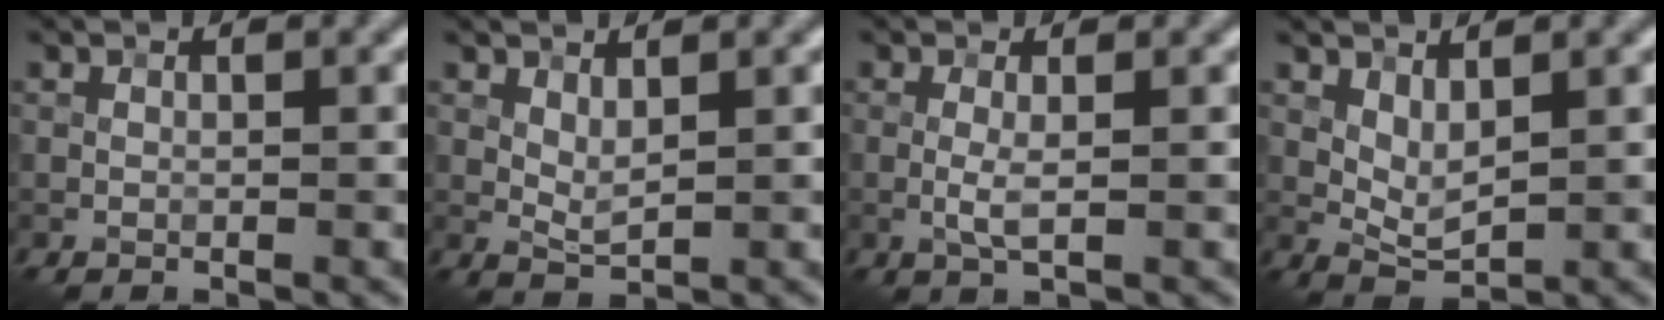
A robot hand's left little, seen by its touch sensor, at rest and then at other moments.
{"total": 1.7, "force": [0.7, 0.7, 1.4], "torque": [-0.034, -0.005, 0.016]}
{"total": 1.6, "force": [-0.2, 0.2, 1.6], "torque": [-0.036, 0.000, -0.007]}
{"total": 2.4, "force": [0.8, 1.2, 1.9], "torque": [-0.041, -0.009, 0.022]}